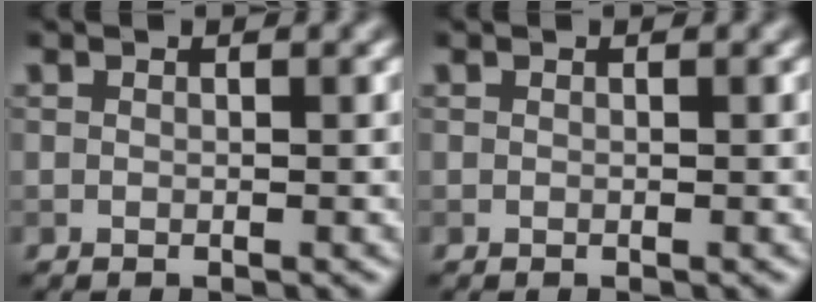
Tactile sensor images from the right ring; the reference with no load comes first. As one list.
[{"total": 0.0}]